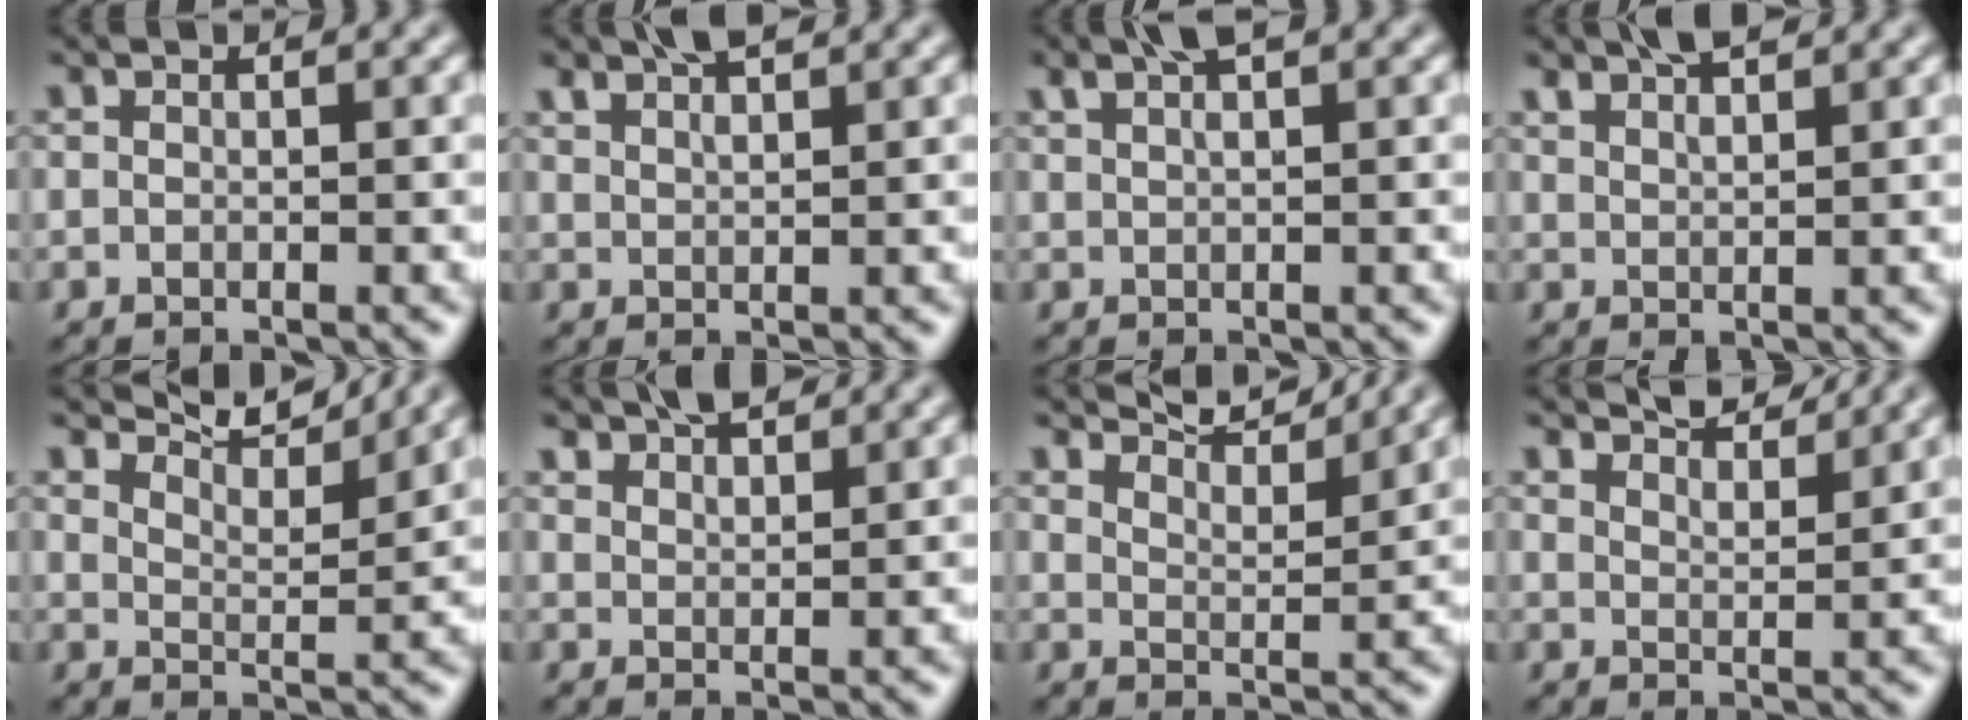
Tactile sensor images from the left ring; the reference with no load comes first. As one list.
[{"total": 3.0, "force": [2.5, 0.6, 1.5], "torque": [-0.023, 0.007, 0.041]}, {"total": 2.3, "force": [1.7, 0.4, 1.5], "torque": [-0.024, 0.003, 0.032]}, {"total": 3.4, "force": [2.8, 0.8, 1.7], "torque": [-0.020, 0.009, 0.041]}, {"total": 6.6, "force": [6.2, 0.8, 2.2], "torque": [-0.047, 0.008, 0.082]}, {"total": 3.6, "force": [3.2, 0.8, 1.4], "torque": [-0.025, 0.003, 0.054]}, {"total": 5.9, "force": [5.5, 0.7, 2.0], "torque": [-0.039, 0.006, 0.074]}, {"total": 4.5, "force": [4.2, 0.6, 1.5], "torque": [-0.021, 0.000, 0.060]}]